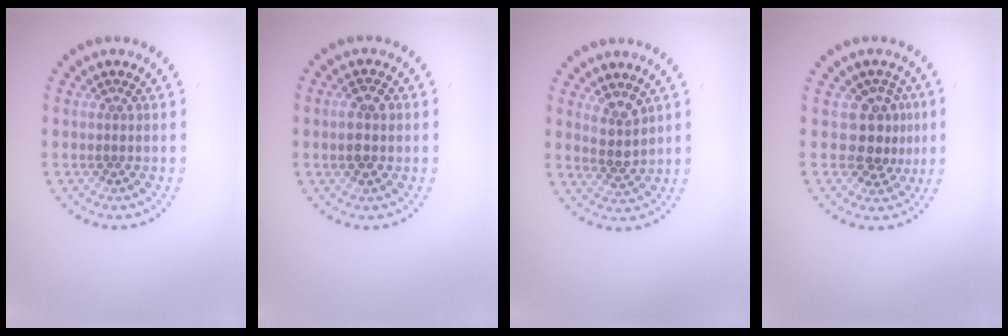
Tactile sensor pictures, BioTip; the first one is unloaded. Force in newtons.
{"total": 2.8, "press": 2.8, "slide": 0.3}
{"total": 2.3, "press": 2.0, "slide": 1.1}
{"total": 3.2, "press": 2.8, "slide": 1.7}